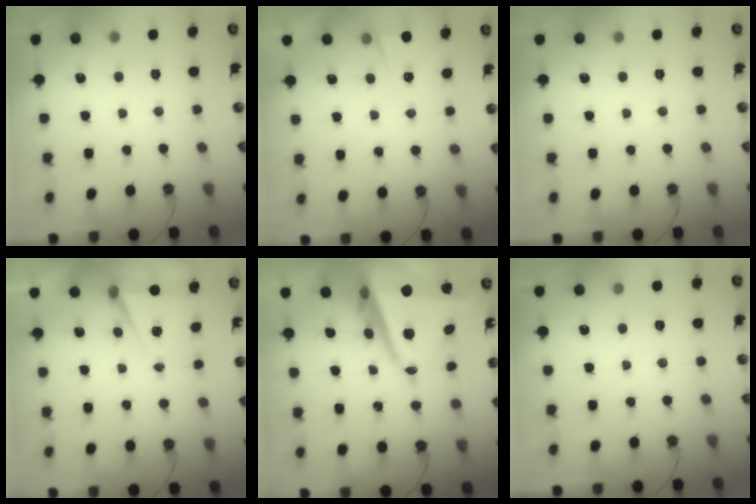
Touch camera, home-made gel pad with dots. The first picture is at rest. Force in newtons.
{"total": 1.5, "press": 1.3, "slide": 0.8}
{"total": 0.0}
{"total": 5.2, "press": 2.6, "slide": 4.5}
{"total": 12.9, "press": 12.5, "slide": 3.0}
{"total": 2.5, "press": 1.7, "slide": 1.8}